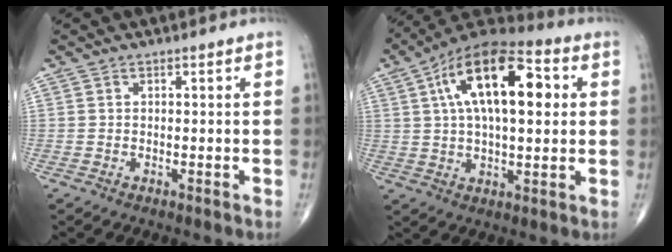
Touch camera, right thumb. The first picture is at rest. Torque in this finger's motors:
{"motor_torque": [0.71, 4.30, 1.84, 0.39, 0.21]}